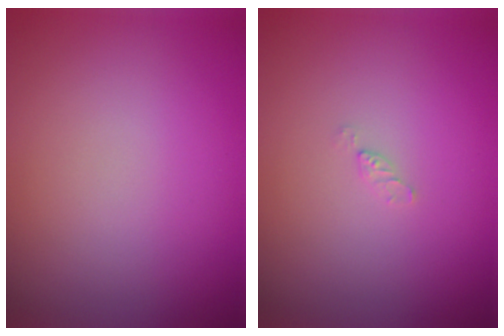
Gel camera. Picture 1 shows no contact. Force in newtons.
{"total": 0.6, "press": 0.6, "slide": 0.1}